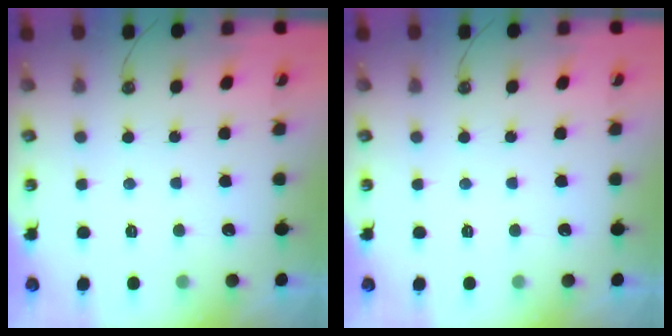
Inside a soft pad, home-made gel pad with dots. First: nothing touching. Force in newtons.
{"total": 0.0}